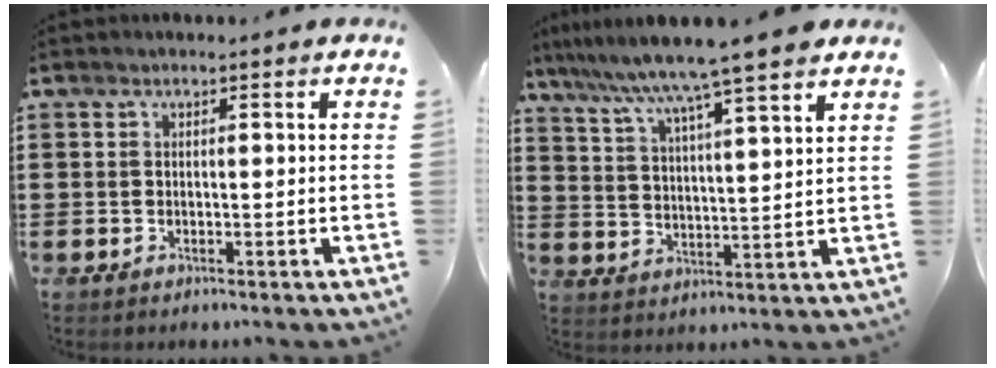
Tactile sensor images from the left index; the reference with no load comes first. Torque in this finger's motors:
{"motor_torque": [2.14, 0.00, 1.05, 0.21]}